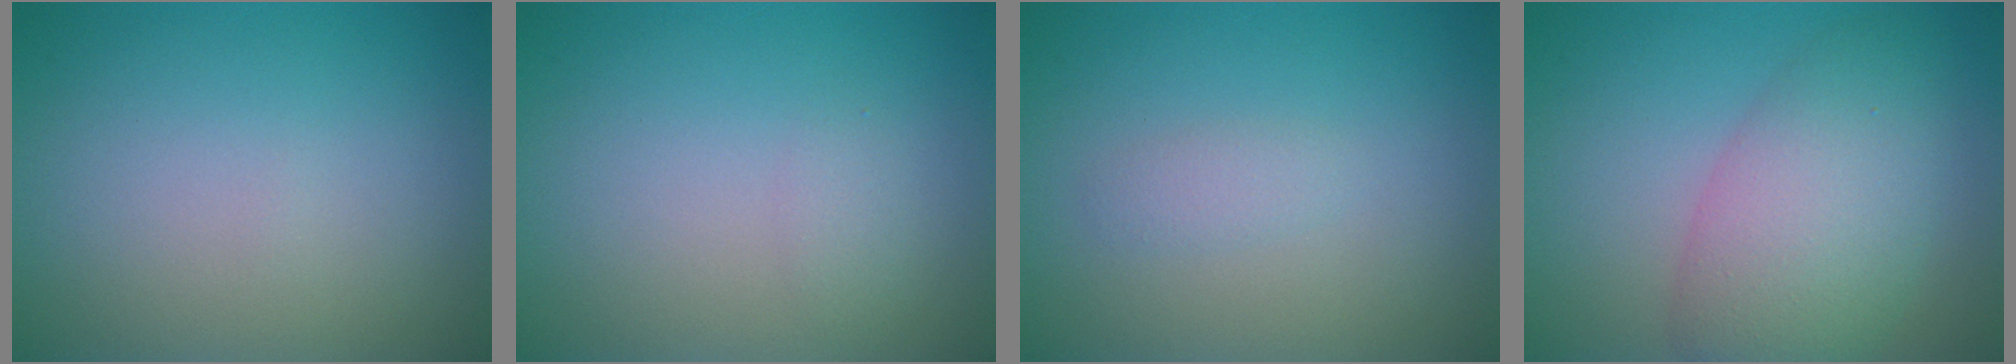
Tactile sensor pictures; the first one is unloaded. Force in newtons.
{"total": 0.9, "press": 0.9, "slide": 0.0}
{"total": 1.0, "press": 1.0, "slide": 0.0}
{"total": 6.9, "press": 6.9, "slide": 0.2}